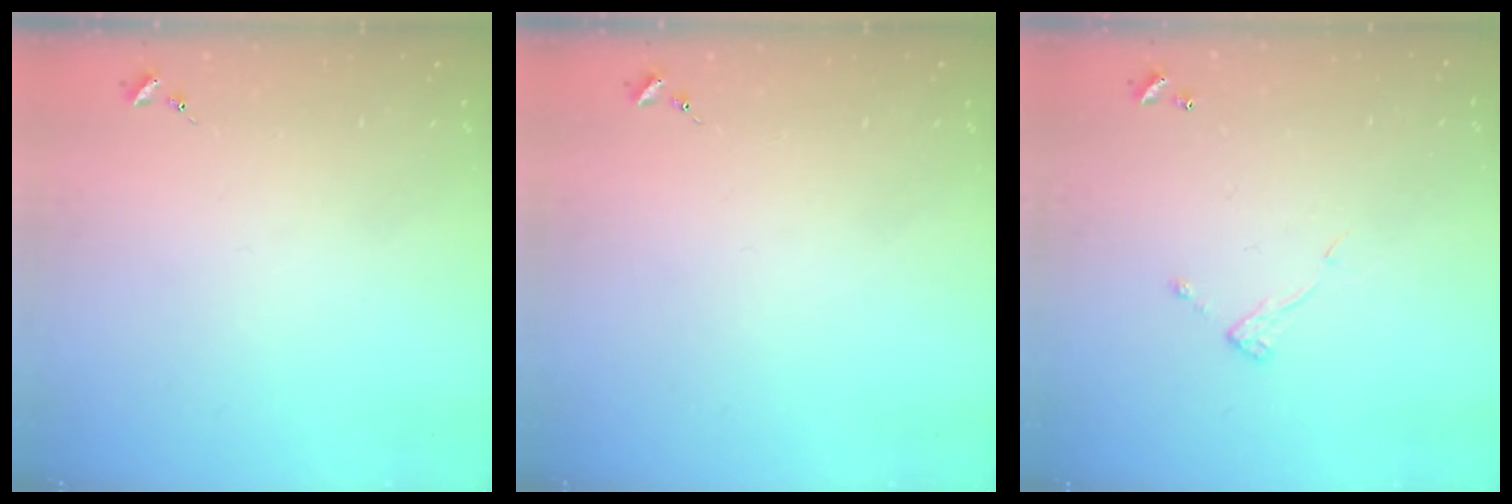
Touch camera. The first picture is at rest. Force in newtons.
{"total": 0.0}
{"total": 5.3, "press": 5.3, "slide": 0.2}